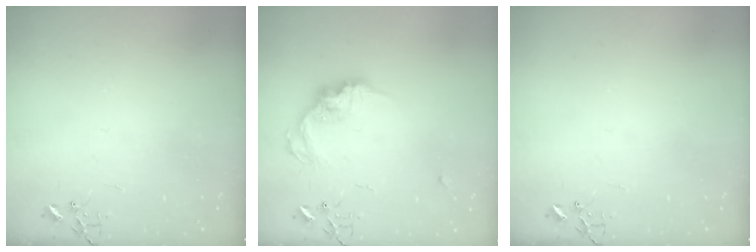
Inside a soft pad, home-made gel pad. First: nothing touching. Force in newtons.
{"total": 13.5, "press": 13.5, "slide": 0.8}
{"total": 0.0}